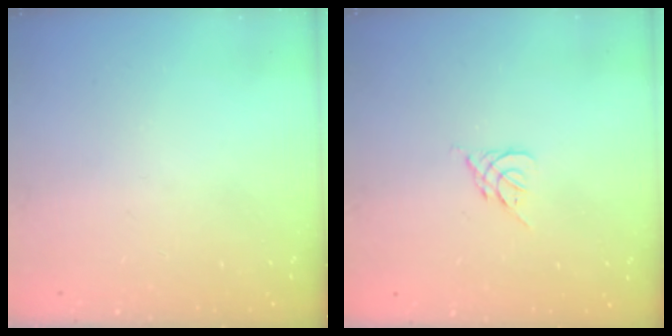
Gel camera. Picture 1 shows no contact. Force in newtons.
{"total": 2.6, "press": 2.5, "slide": 0.7}